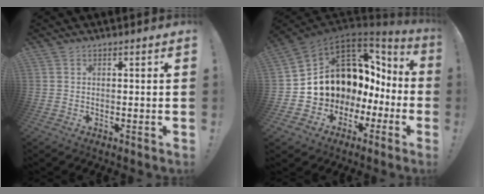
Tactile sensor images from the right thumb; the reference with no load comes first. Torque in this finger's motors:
{"motor_torque": [2.51, 2.50, 1.49, -1.20, 0.25]}